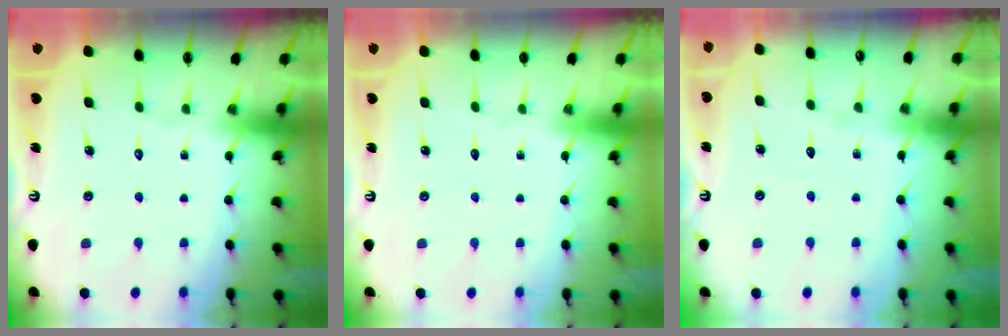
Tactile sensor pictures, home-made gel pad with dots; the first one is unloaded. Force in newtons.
{"total": 0.0}
{"total": 2.0, "press": 2.0, "slide": 0.2}